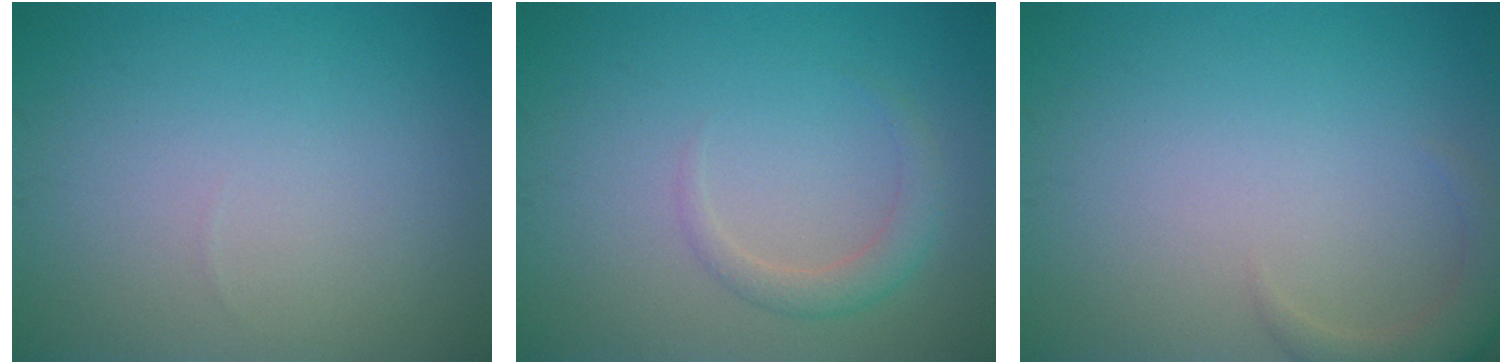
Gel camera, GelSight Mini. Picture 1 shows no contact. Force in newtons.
{"total": 1.9, "press": 1.9, "slide": 0.2}
{"total": 2.6, "press": 2.6, "slide": 0.3}